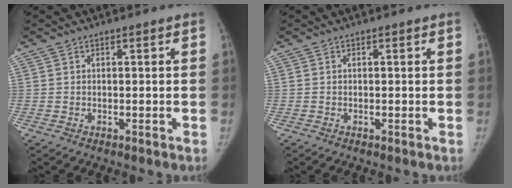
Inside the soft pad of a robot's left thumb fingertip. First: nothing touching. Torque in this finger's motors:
{"motor_torque": [-0.01, 0.01, 0.06, -0.05, 0.00]}